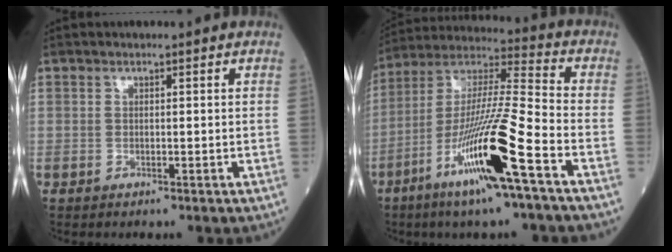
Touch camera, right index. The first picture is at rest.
{"total": 17.6, "force": [-7.9, -0.2, 15.7], "torque": [-0.318, -0.024, -0.149]}